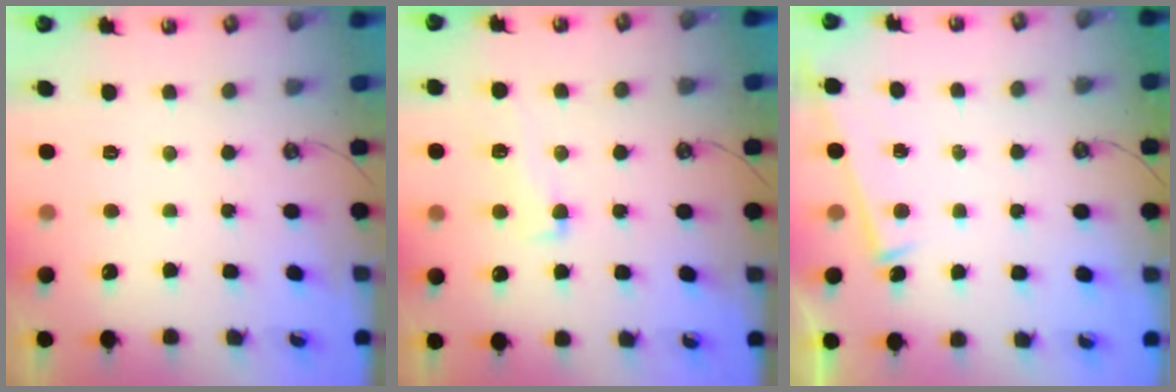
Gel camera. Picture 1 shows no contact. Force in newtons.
{"total": 2.2, "press": 1.5, "slide": 1.6}
{"total": 4.4, "press": 4.4, "slide": 0.1}